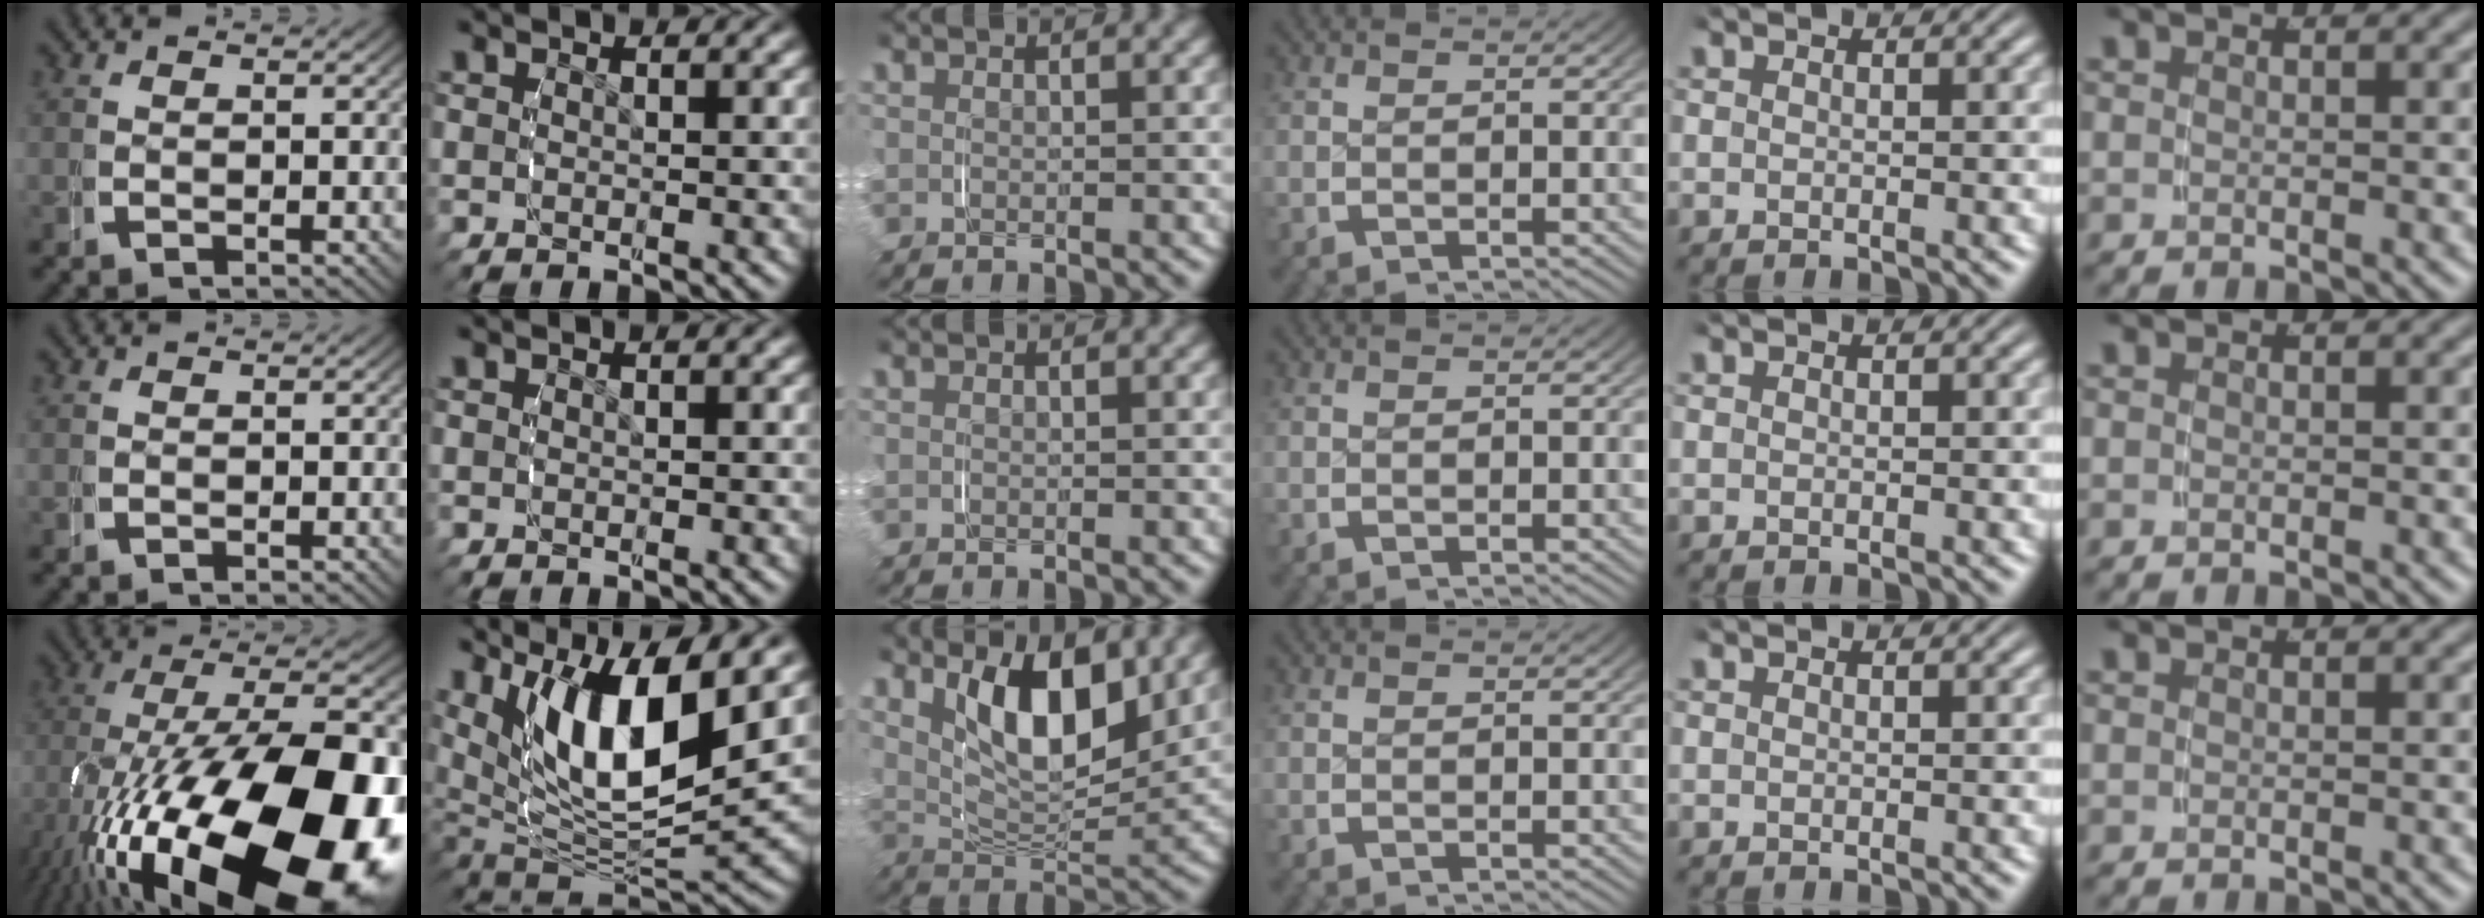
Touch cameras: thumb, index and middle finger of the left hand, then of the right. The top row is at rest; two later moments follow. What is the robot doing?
{"motion": "grasp_and_lifting", "object": "plastic wrap"}